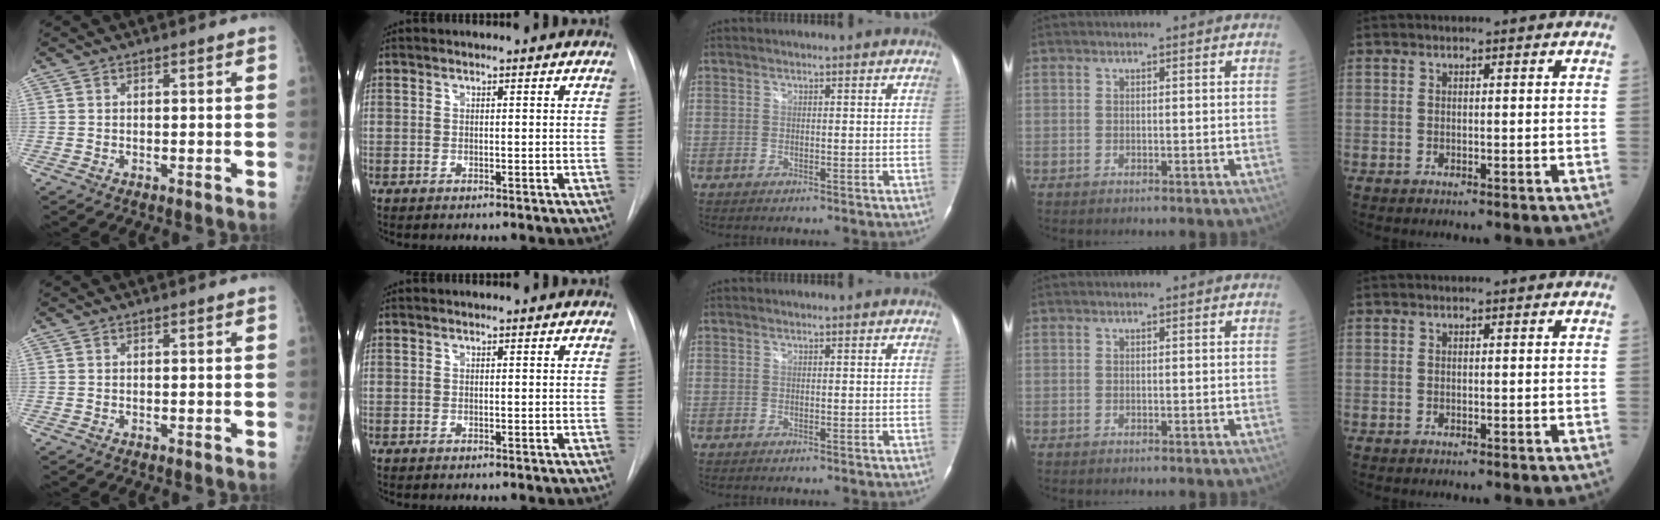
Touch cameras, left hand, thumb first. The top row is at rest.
{}